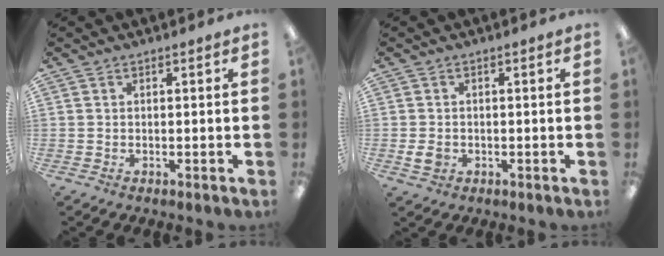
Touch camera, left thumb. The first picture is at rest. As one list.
[{"total": 3.2, "force": [-0.6, 2.7, 1.7], "torque": [-0.024, -0.002, -0.011]}]